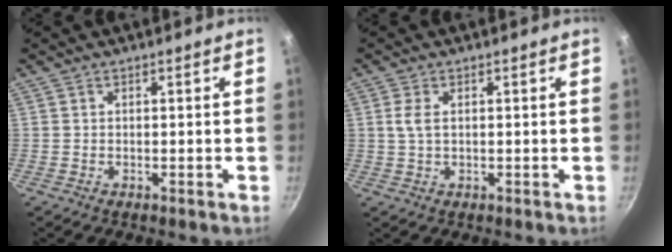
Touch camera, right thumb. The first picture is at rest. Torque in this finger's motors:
{"motor_torque": [-0.58, -0.05, 0.57, -0.04, 0.02]}